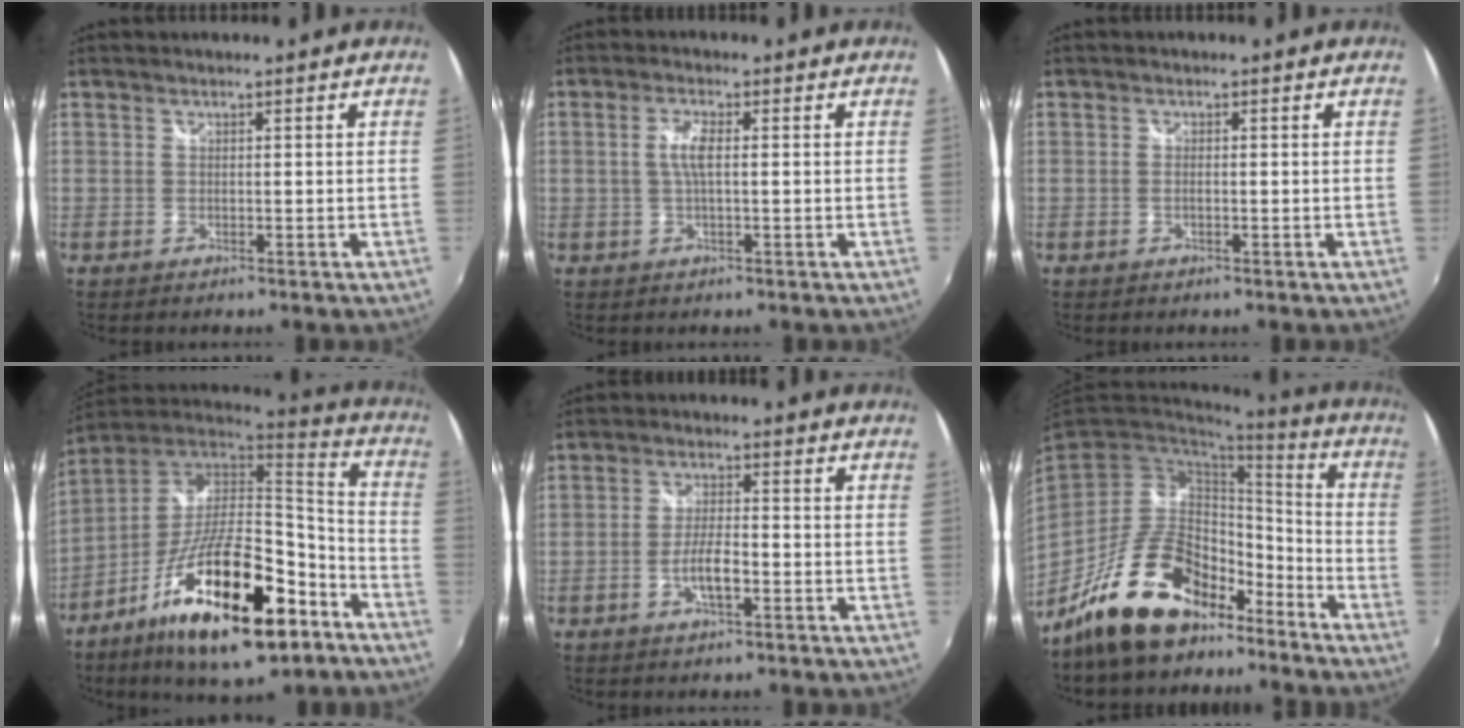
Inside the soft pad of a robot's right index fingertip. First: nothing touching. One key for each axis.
{"total": 3.4, "fx": 0.2, "fy": 0.6, "fz": 3.3, "tx": -0.067, "ty": 0.006, "tz": 0.006}
{"total": 0.7, "fx": -0.3, "fy": 0.3, "fz": 0.6, "tx": -0.015, "ty": 0.001, "tz": -0.005}
{"total": 27.0, "fx": -14.2, "fy": 9.7, "fz": 20.8, "tx": -0.361, "ty": -0.019, "tz": -0.229}
{"total": 4.9, "fx": -2.1, "fy": 1.2, "fz": 4.3, "tx": -0.088, "ty": 0.002, "tz": -0.036}
{"total": 19.0, "fx": -13.7, "fy": 9.2, "fz": 9.4, "tx": -0.179, "ty": 0.033, "tz": -0.214}